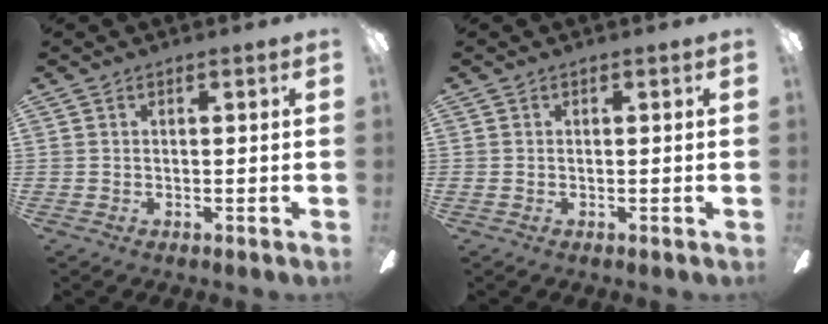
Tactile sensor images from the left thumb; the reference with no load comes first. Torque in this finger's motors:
{"motor_torque": [-0.10, 0.10, 0.01, 0.22, 0.00]}